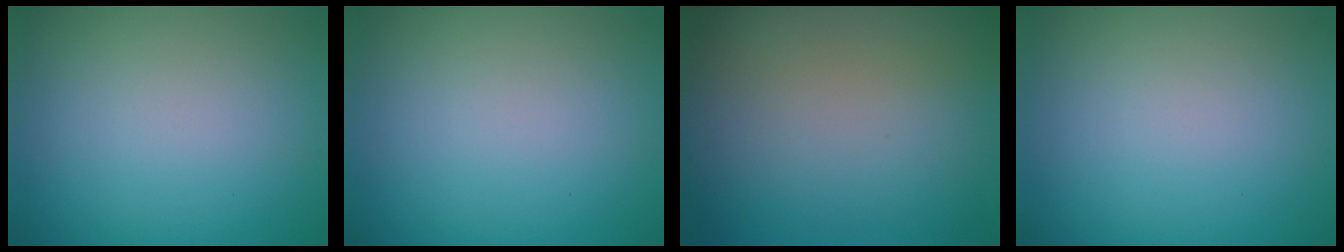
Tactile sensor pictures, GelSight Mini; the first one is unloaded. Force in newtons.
{"total": 0.0}
{"total": 0.0}
{"total": 0.0}